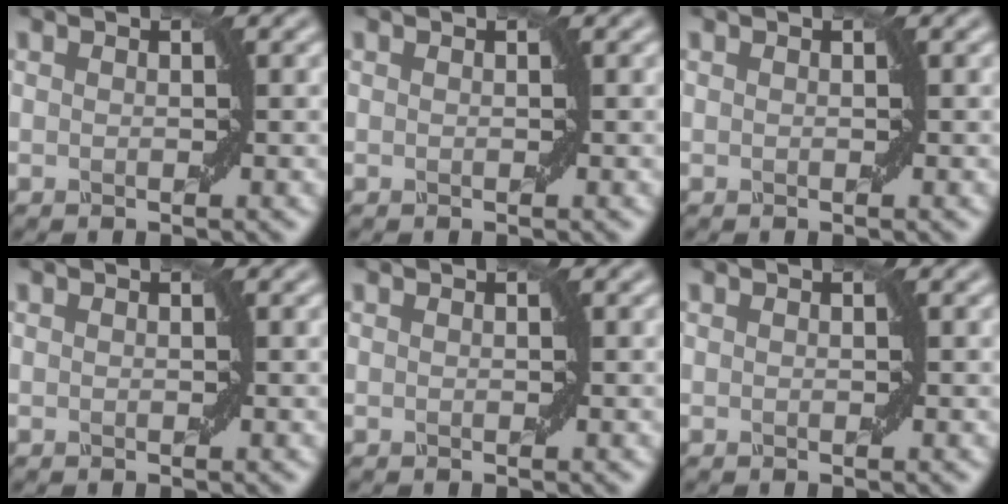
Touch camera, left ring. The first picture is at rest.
{"total": 0.0}
{"total": 0.0}
{"total": 0.0}
{"total": 0.0}
{"total": 0.0}